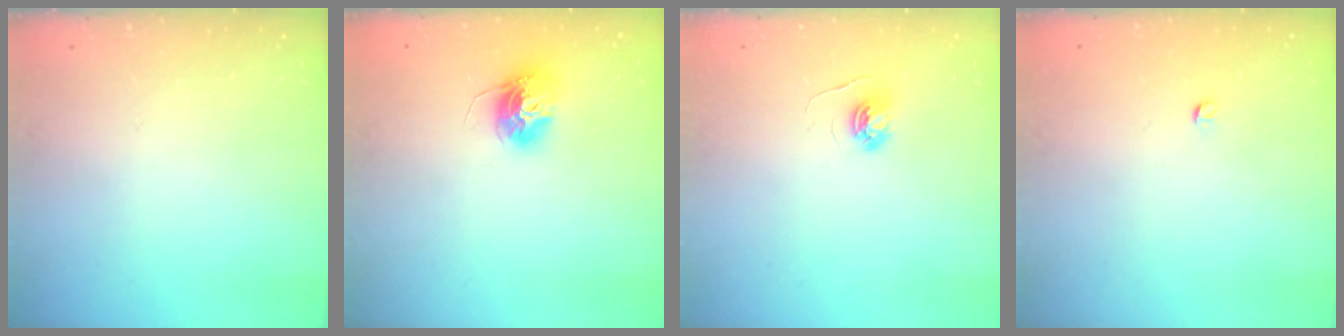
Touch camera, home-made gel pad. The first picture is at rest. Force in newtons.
{"total": 12.1, "press": 12.1, "slide": 1.1}
{"total": 4.0, "press": 4.0, "slide": 0.5}
{"total": 3.0, "press": 2.9, "slide": 0.4}